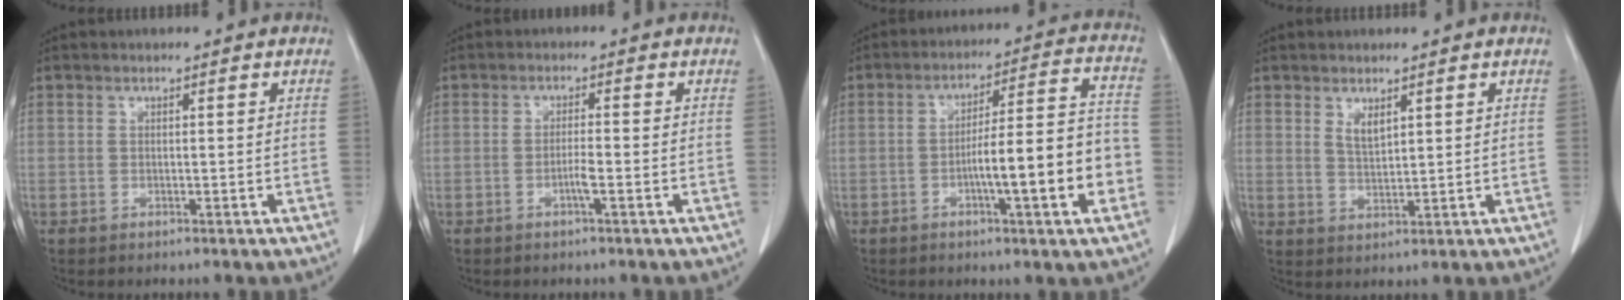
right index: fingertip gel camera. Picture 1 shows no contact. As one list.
[{"total": 2.1, "force": [-0.9, -0.1, 1.9], "torque": [-0.037, -0.001, -0.016]}, {"total": 13.4, "force": [-3.8, 1.1, 12.8], "torque": [-0.186, 0.020, -0.055]}, {"total": 2.5, "force": [1.5, 0.8, 1.8], "torque": [-0.036, -0.004, 0.036]}]